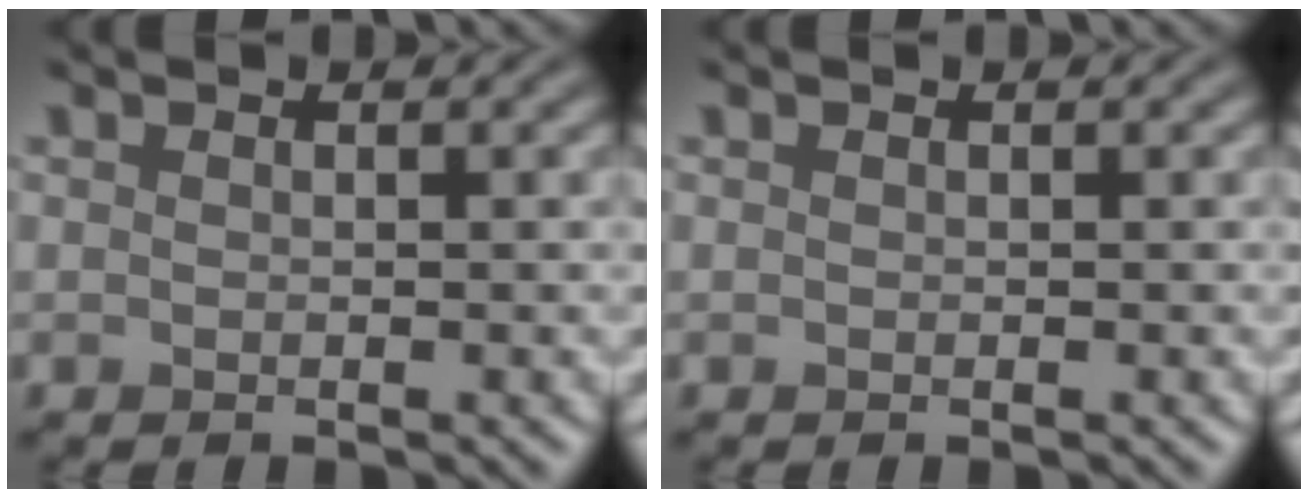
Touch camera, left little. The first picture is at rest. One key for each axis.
{"total": 0.0}